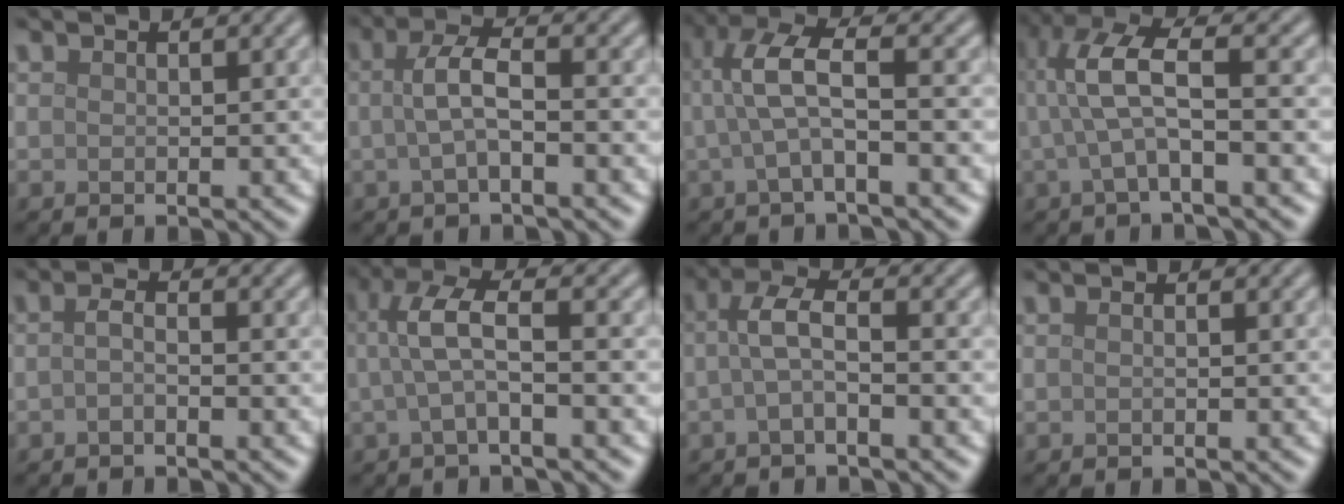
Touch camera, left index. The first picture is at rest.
{"total": 3.2, "force": [-0.1, 0.8, 3.1], "torque": [-0.064, 0.004, -0.005]}
{"total": 4.9, "force": [0.0, 1.1, 4.8], "torque": [-0.103, 0.016, -0.008]}
{"total": 5.8, "force": [0.2, 1.3, 5.7], "torque": [-0.121, 0.016, 0.000]}
{"total": 1.3, "force": [-0.5, 0.4, 1.2], "torque": [-0.025, 0.001, -0.013]}
{"total": 4.2, "force": [-0.1, 0.9, 4.1], "torque": [-0.087, 0.013, -0.008]}
{"total": 3.0, "force": [-0.4, 0.8, 2.8], "torque": [-0.058, 0.010, -0.014]}
{"total": 0.8, "force": [0.1, 0.3, 0.7], "torque": [-0.007, -0.008, -0.006]}